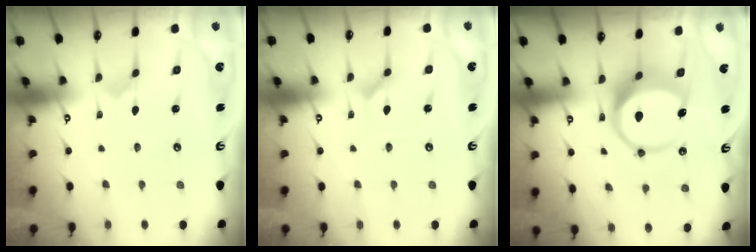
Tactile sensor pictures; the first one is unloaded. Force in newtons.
{"total": 1.4, "press": 1.4, "slide": 0.1}
{"total": 8.8, "press": 8.7, "slide": 1.2}